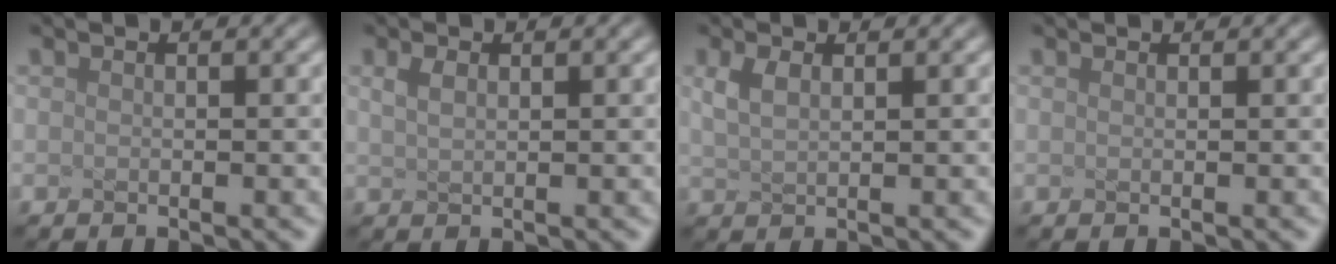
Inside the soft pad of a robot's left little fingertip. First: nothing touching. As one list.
[{"total": 1.2, "force": [0.6, 0.6, 0.9], "torque": [-0.020, 0.002, 0.015]}, {"total": 1.8, "force": [0.8, 0.7, 1.4], "torque": [-0.035, 0.003, 0.019]}, {"total": 0.5, "force": [0.5, 0.1, 0.1], "torque": [-0.006, -0.003, 0.003]}]